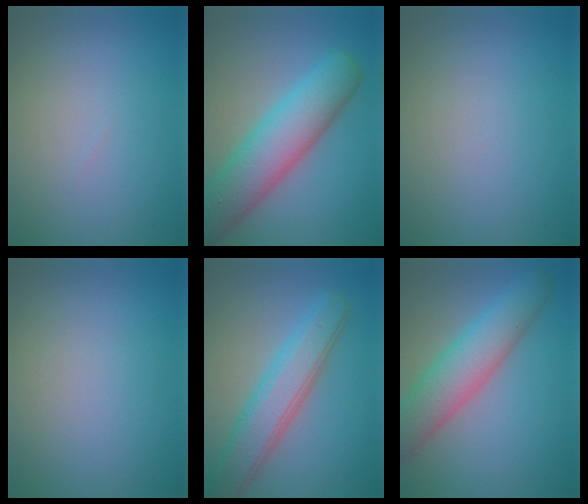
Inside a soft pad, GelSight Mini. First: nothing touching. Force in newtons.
{"total": 8.2, "press": 8.2, "slide": 0.6}
{"total": 0.0}
{"total": 0.0}
{"total": 5.6, "press": 5.6, "slide": 0.1}
{"total": 6.9, "press": 6.8, "slide": 0.3}